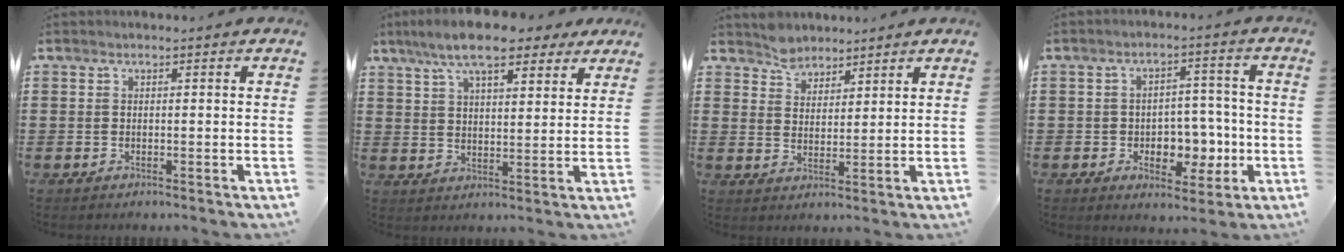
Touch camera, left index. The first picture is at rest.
{"total": 10.0, "force": [7.8, 2.7, 5.7], "torque": [-0.124, -0.005, 0.141]}
{"total": 3.6, "force": [3.3, 1.4, -0.3], "torque": [-0.009, 0.000, 0.066]}
{"total": 5.8, "force": [-1.3, 4.6, 3.4], "torque": [-0.056, 0.007, -0.026]}